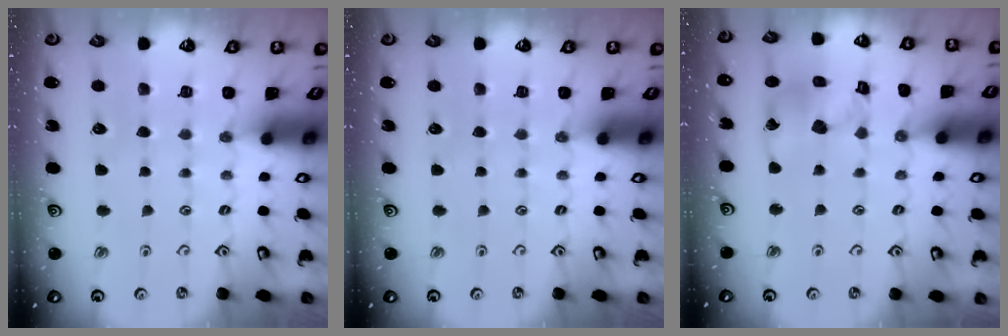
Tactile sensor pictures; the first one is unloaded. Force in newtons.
{"total": 0.0}
{"total": 12.5, "press": 12.4, "slide": 1.6}